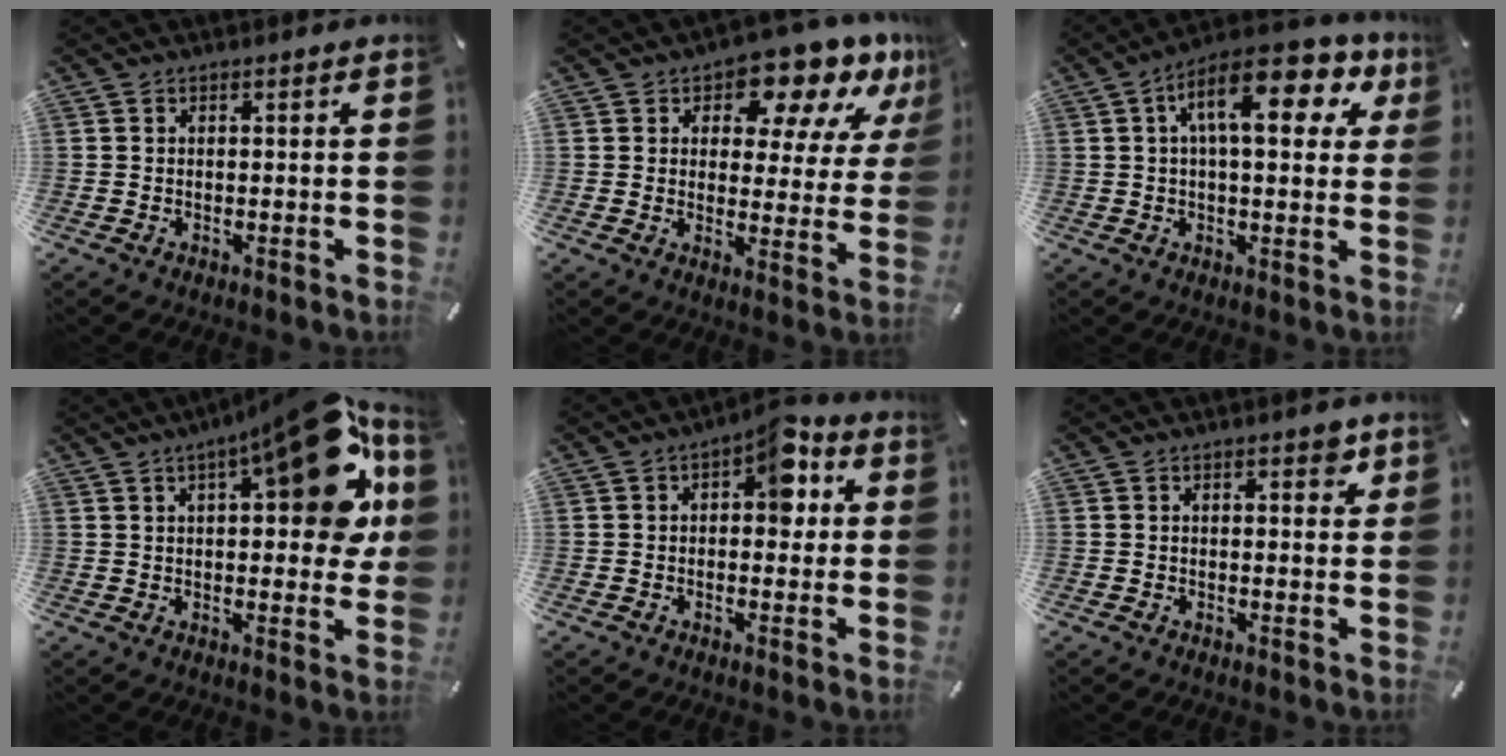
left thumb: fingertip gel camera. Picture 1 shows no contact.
{"total": 14.4, "force": [10.5, 6.5, 7.4], "torque": [-0.104, -0.069, 0.178]}
{"total": 15.4, "force": [5.7, 6.6, 12.7], "torque": [-0.200, -0.009, 0.091]}
{"total": 18.8, "force": [7.6, 6.5, 15.9], "torque": [-0.200, -0.046, 0.114]}
{"total": 8.1, "force": [2.6, 4.5, 6.1], "torque": [-0.068, -0.010, 0.037]}
{"total": 2.7, "force": [1.4, 1.5, 1.8], "torque": [-0.015, -0.003, 0.018]}